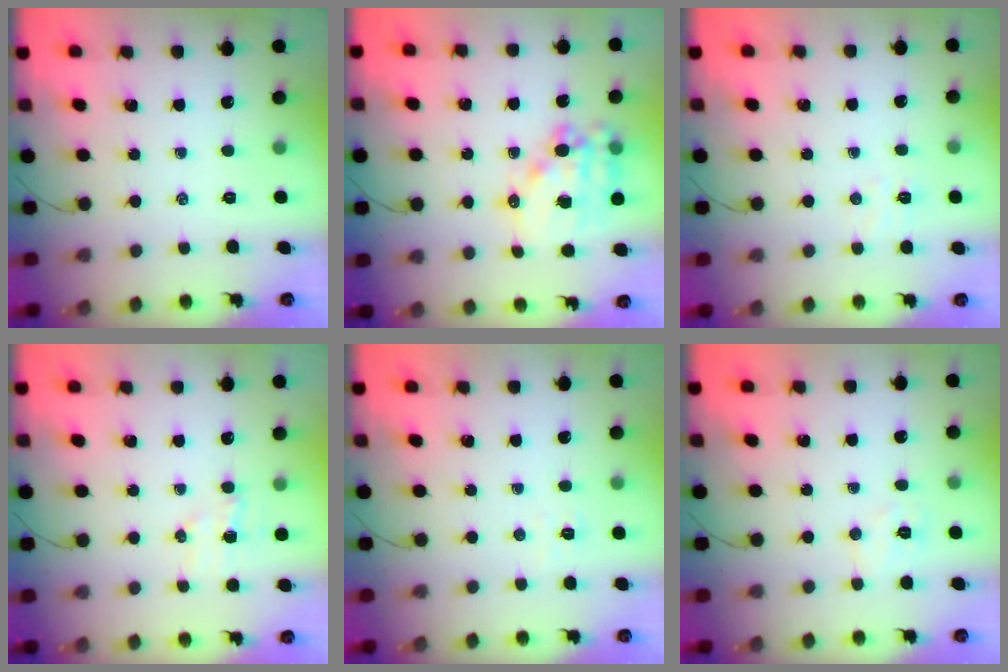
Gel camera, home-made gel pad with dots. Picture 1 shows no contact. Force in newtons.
{"total": 15.1, "press": 14.7, "slide": 3.6}
{"total": 3.5, "press": 3.4, "slide": 0.7}
{"total": 4.3, "press": 4.2, "slide": 1.1}
{"total": 2.3, "press": 2.2, "slide": 0.7}
{"total": 5.8, "press": 5.7, "slide": 1.0}